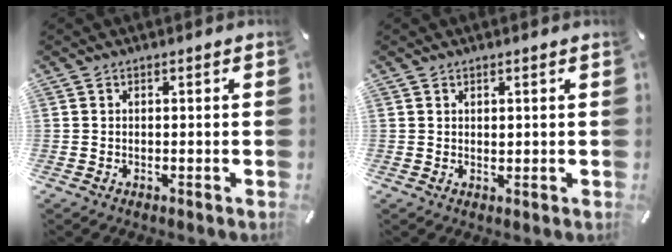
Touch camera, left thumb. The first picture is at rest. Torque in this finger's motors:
{"motor_torque": [-0.07, -0.04, 0.11, -0.22, 0.03]}